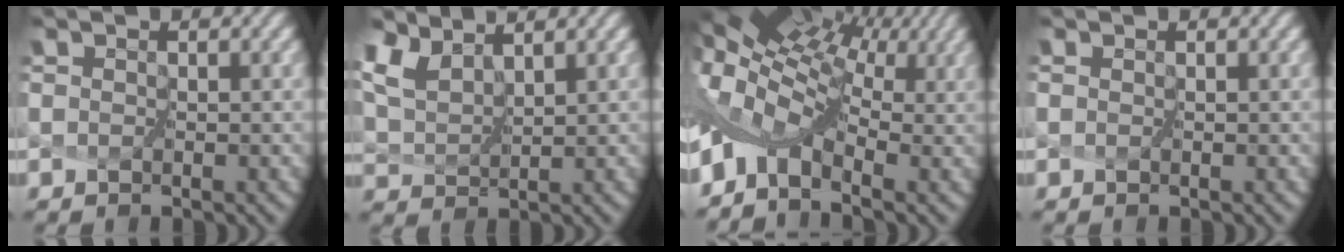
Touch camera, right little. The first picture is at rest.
{"total": 4.2, "force": [3.7, 1.2, 1.4], "torque": [-0.058, -0.001, 0.092]}
{"total": 9.9, "force": [1.8, 6.2, 7.5], "torque": [-0.167, -0.001, 0.042]}
{"total": 0.0}